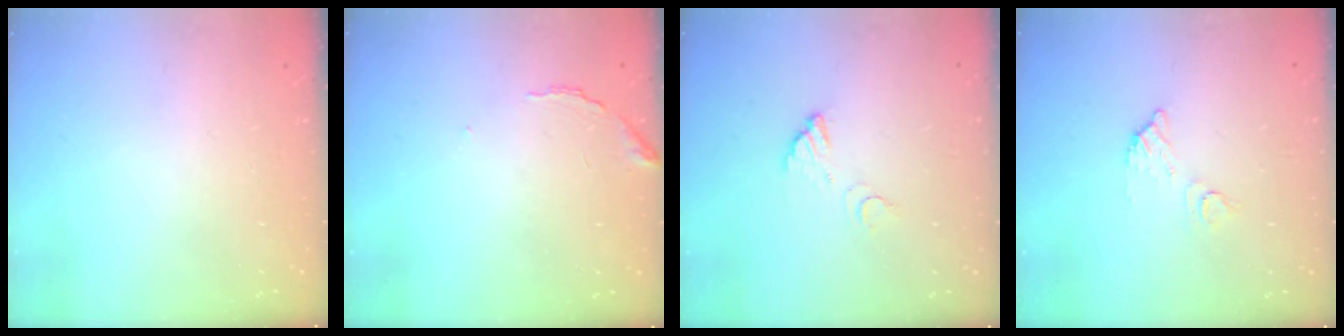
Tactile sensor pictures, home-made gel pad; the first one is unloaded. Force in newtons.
{"total": 8.1, "press": 8.1, "slide": 0.4}
{"total": 3.9, "press": 3.9, "slide": 0.2}
{"total": 5.0, "press": 5.0, "slide": 0.3}